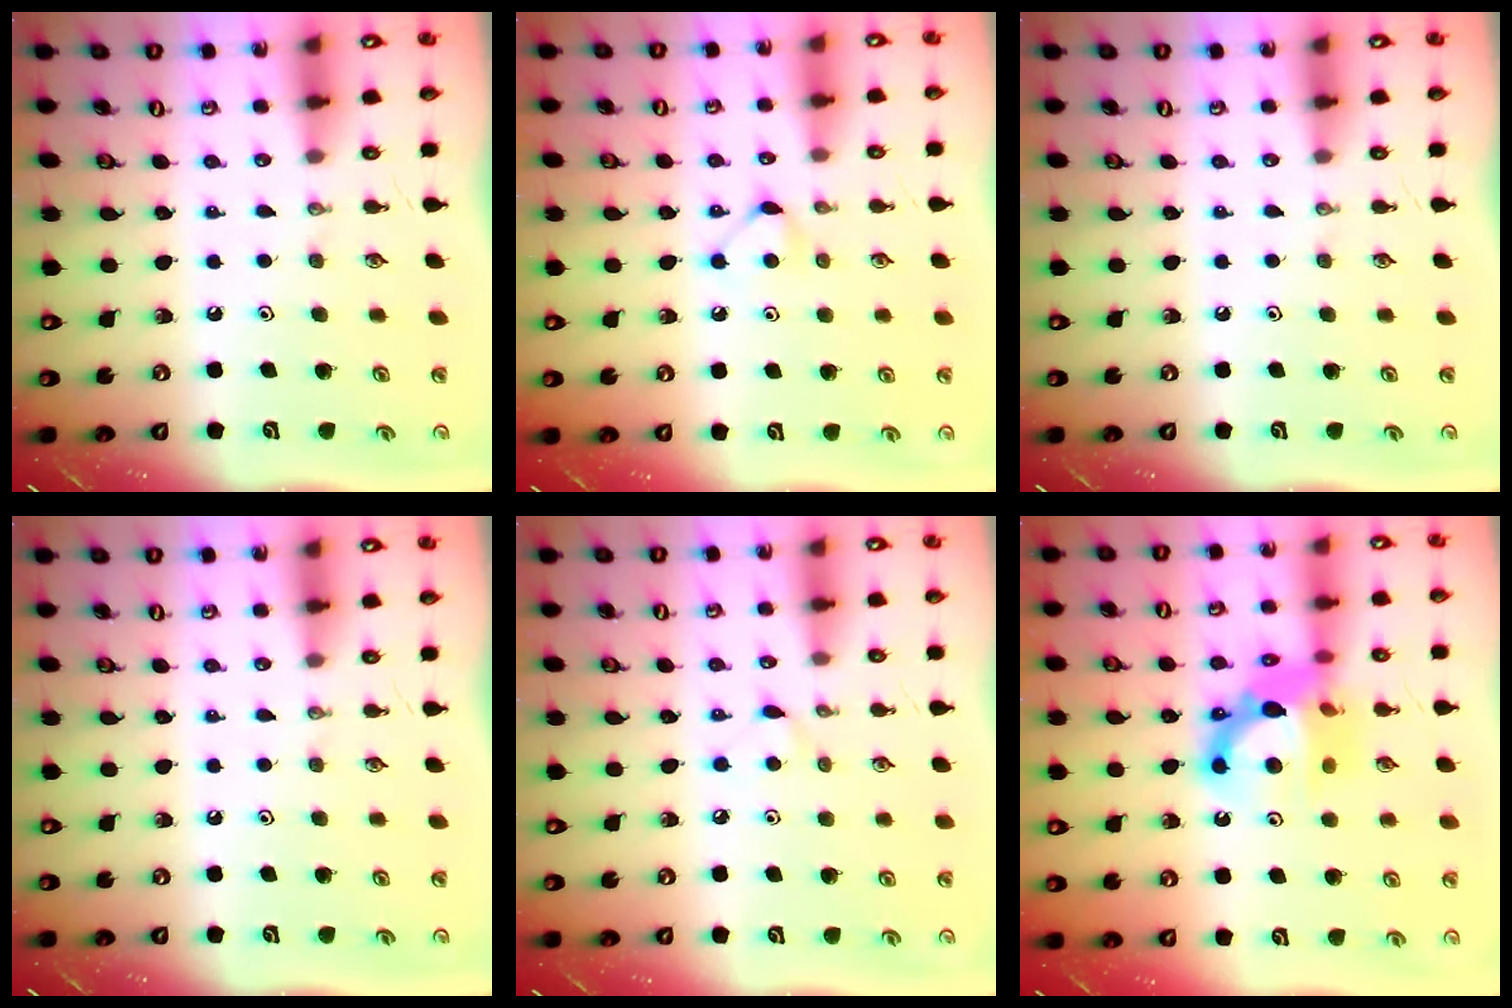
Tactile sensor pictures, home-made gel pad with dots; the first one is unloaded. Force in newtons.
{"total": 4.7, "press": 4.7, "slide": 0.7}
{"total": 0.0}
{"total": 0.0}
{"total": 4.5, "press": 4.5, "slide": 0.5}
{"total": 13.2, "press": 13.2, "slide": 1.4}